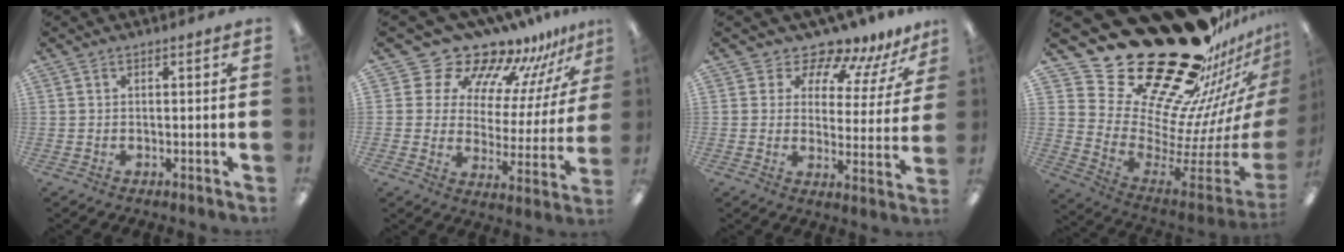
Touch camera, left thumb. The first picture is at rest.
{"total": 16.4, "force": [14.3, 7.3, 3.1], "torque": [-0.059, -0.131, 0.255]}
{"total": 10.0, "force": [9.3, 3.3, 1.9], "torque": [-0.036, -0.087, 0.168]}
{"total": 36.0, "force": [27.6, 14.8, 17.7], "torque": [-0.196, -0.250, 0.532]}